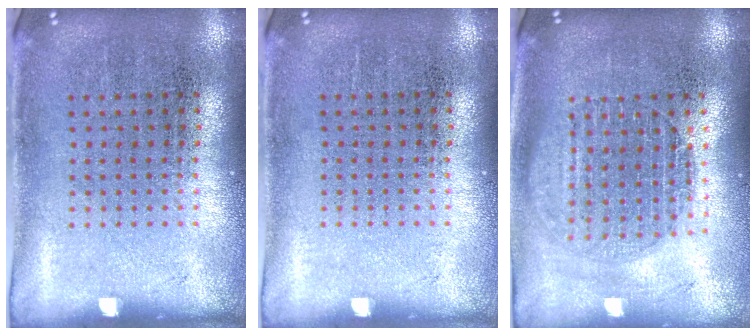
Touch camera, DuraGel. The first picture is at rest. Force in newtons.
{"total": 0.0}
{"total": 1.6, "press": 1.5, "slide": 0.7}